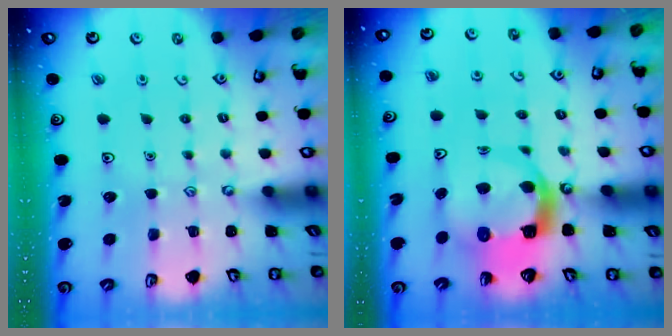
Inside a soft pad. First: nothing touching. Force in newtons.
{"total": 8.0, "press": 8.0, "slide": 1.1}